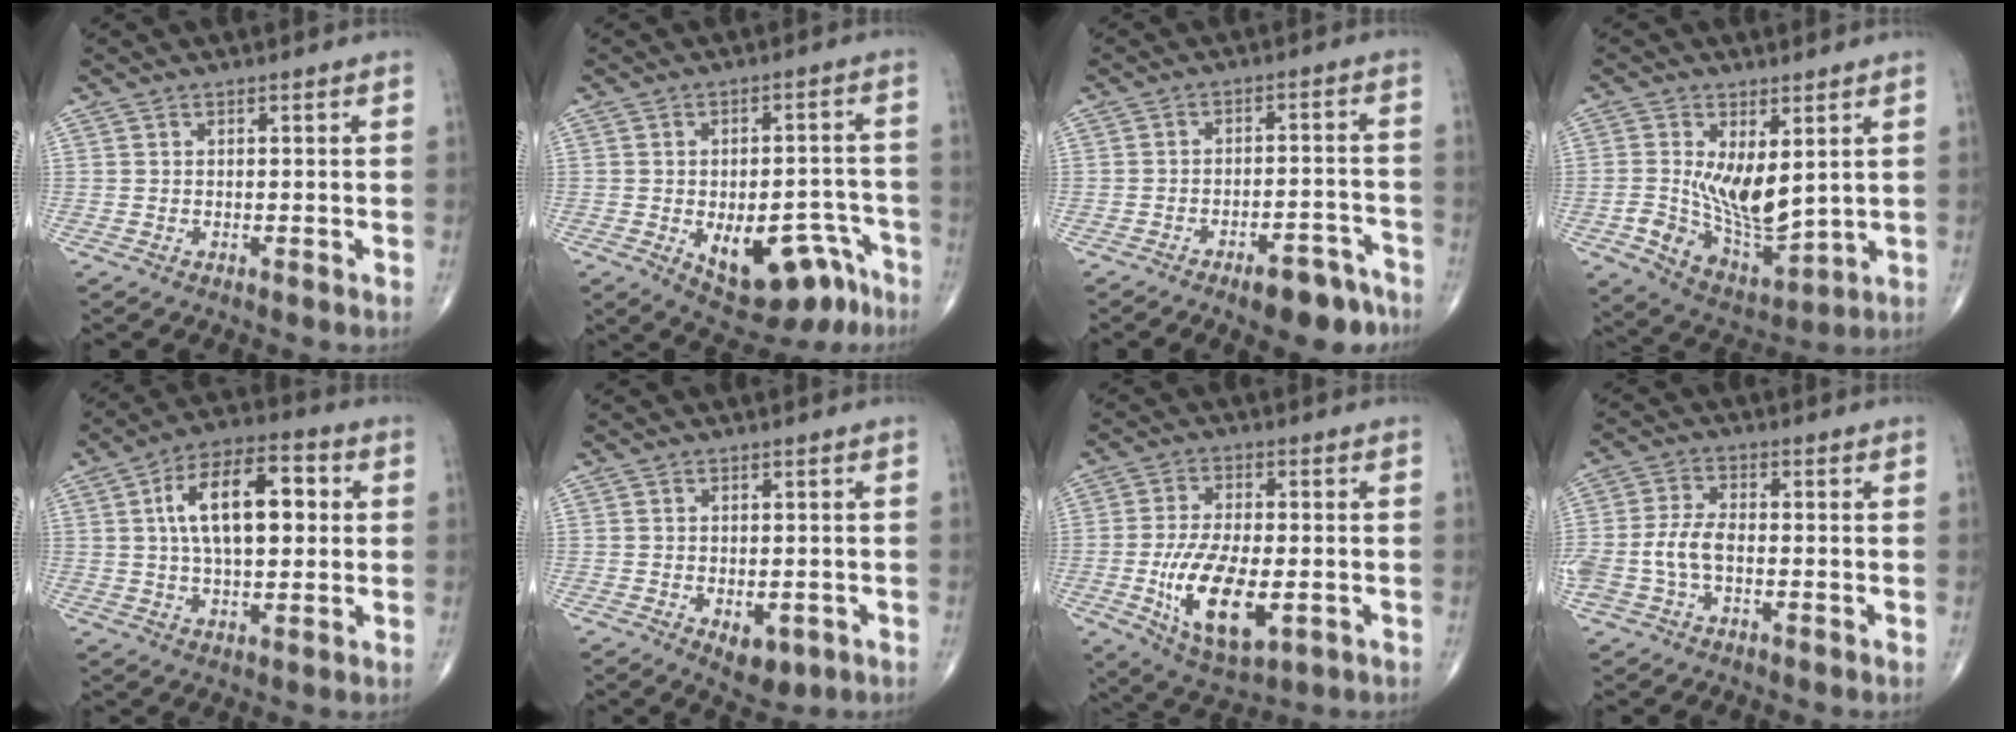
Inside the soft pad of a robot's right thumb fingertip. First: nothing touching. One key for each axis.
{"total": 14.7, "fx": -7.2, "fy": 7.5, "fz": 10.4, "tx": -0.112, "ty": 0.047, "tz": -0.088}
{"total": 8.5, "fx": -6.1, "fy": 3.2, "fz": 5.0, "tx": -0.051, "ty": 0.049, "tz": -0.084}
{"total": 13.1, "fx": 1.3, "fy": 7.2, "fz": 10.9, "tx": -0.160, "ty": -0.020, "tz": 0.043}
{"total": 15.5, "fx": 2.6, "fy": 7.7, "fz": 13.2, "tx": -0.204, "ty": 0.019, "tz": 0.040}
{"total": 5.1, "fx": -1.6, "fy": 3.0, "fz": 3.8, "tx": -0.038, "ty": 0.001, "tz": -0.010}
{"total": 14.6, "fx": -3.3, "fy": 6.8, "fz": 12.5, "tx": -0.220, "ty": -0.007, "tz": -0.046}
{"total": 6.7, "fx": -1.4, "fy": 3.8, "fz": 5.4, "tx": -0.131, "ty": 0.021, "tz": -0.029}